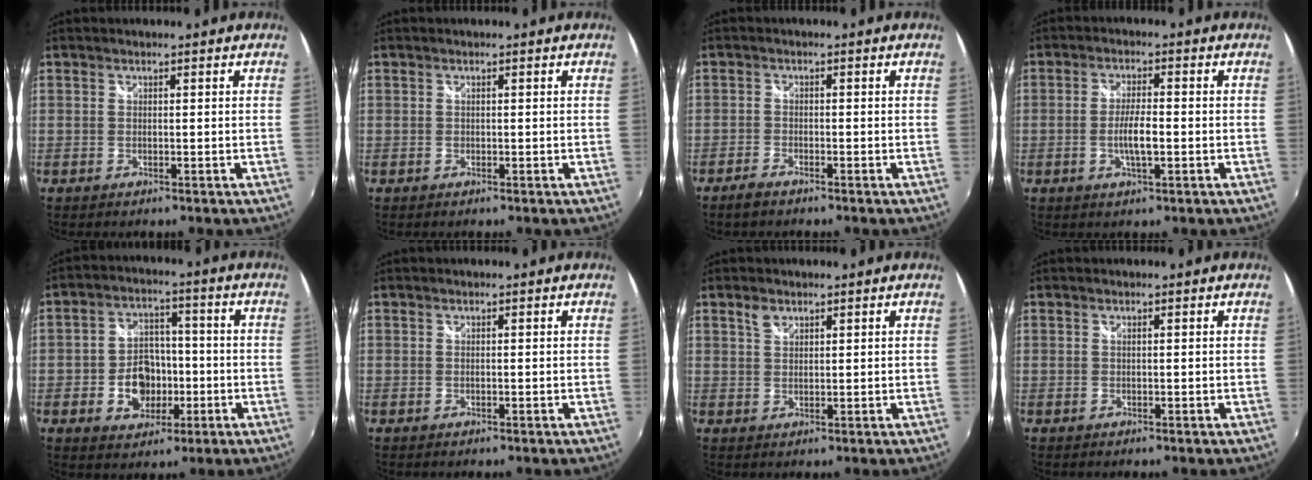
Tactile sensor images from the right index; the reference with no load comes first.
{"total": 0.0}
{"total": 2.6, "force": [-2.2, 0.7, 1.1], "torque": [-0.037, -0.003, -0.047]}
{"total": 5.0, "force": [-1.2, 1.1, 4.7], "torque": [-0.091, -0.001, -0.021]}
{"total": 9.5, "force": [-2.6, 7.4, 5.2], "torque": [-0.114, 0.015, -0.033]}
{"total": 0.0}
{"total": 2.3, "force": [1.5, 1.3, 1.1], "torque": [-0.017, 0.004, 0.028]}
{"total": 0.0}